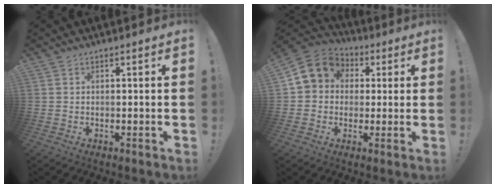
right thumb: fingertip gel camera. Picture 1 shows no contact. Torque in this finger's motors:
{"motor_torque": [1.09, 1.05, 0.37, -0.34, 0.02]}